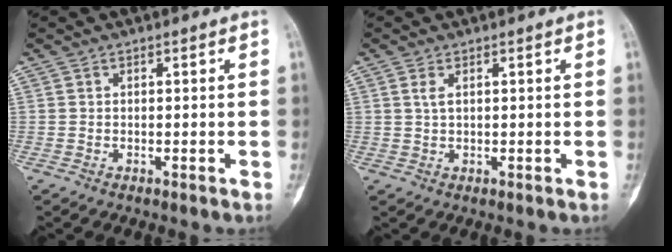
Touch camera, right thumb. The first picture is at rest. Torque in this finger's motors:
{"motor_torque": [-0.45, 0.31, -0.02, -0.02, -0.03]}